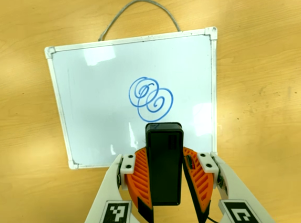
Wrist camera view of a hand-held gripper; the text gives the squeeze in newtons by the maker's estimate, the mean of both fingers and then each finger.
{"total": 6.5, "left": 5.9, "right": 7.2}